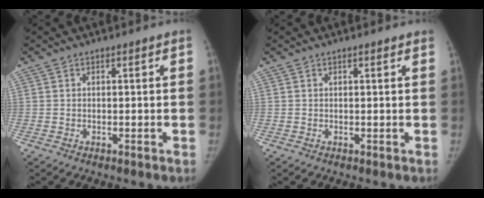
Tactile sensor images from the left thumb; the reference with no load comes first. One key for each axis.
{"total": 1.3, "fx": 1.0, "fy": 0.3, "fz": 0.7, "tx": -0.006, "ty": 0.002, "tz": 0.011}